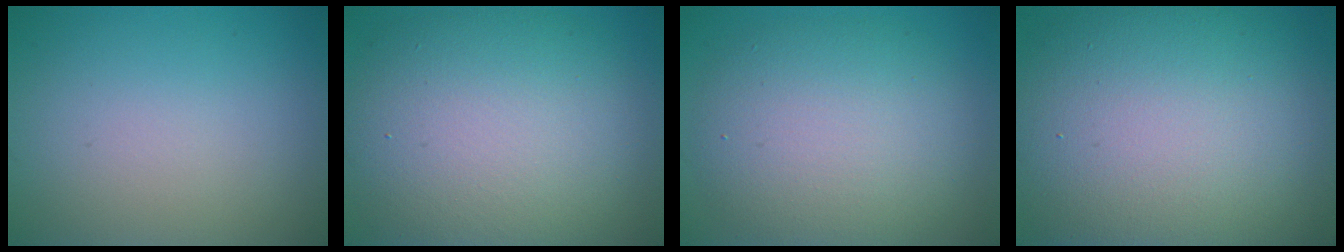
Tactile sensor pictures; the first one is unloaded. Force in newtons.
{"total": 11.7, "press": 11.7, "slide": 0.8}
{"total": 7.9, "press": 7.9, "slide": 0.2}
{"total": 15.7, "press": 15.7, "slide": 0.9}